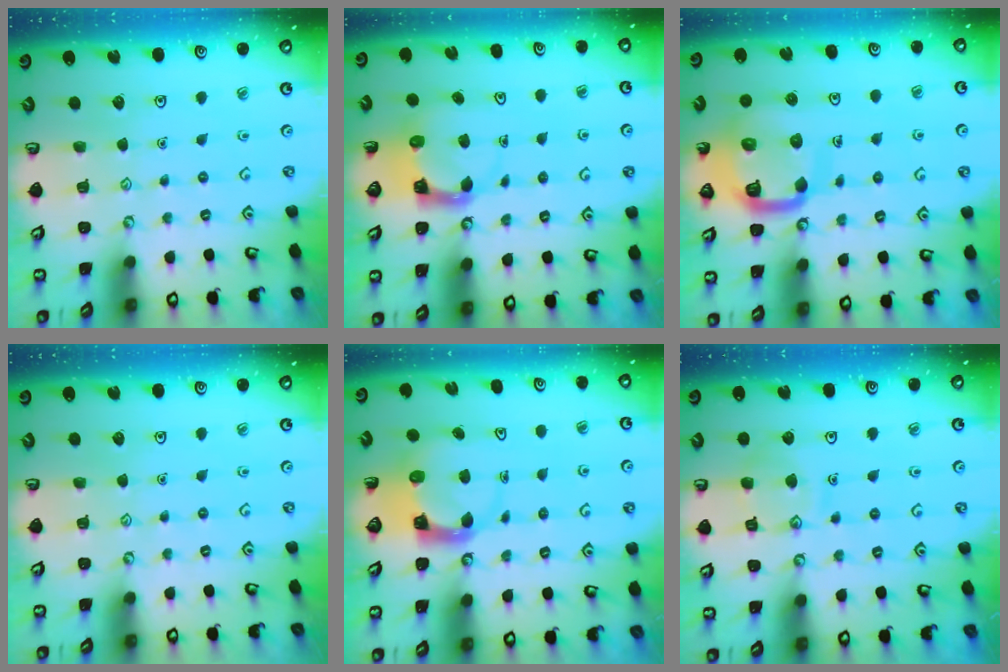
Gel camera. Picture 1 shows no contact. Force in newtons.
{"total": 3.9, "press": 3.9, "slide": 0.4}
{"total": 12.4, "press": 12.4, "slide": 1.2}
{"total": 0.0}
{"total": 3.7, "press": 3.6, "slide": 0.5}
{"total": 10.2, "press": 10.1, "slide": 0.9}